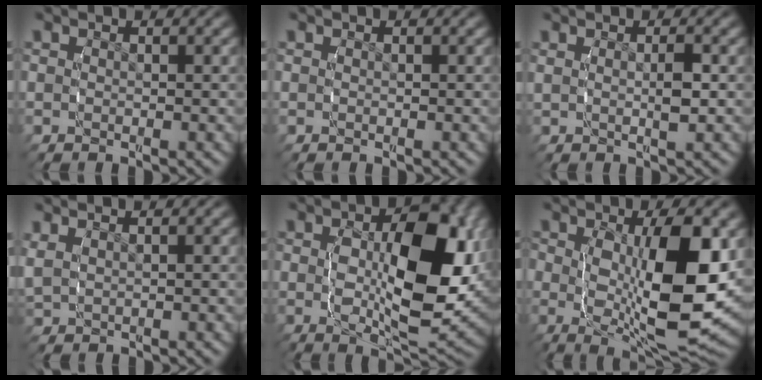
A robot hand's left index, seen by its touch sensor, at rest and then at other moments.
{"total": 0.0}
{"total": 1.6, "force": [0.4, 0.3, 1.5], "torque": [-0.019, 0.005, 0.006]}
{"total": 1.7, "force": [1.2, 0.9, 0.8], "torque": [-0.019, 0.009, 0.026]}
{"total": 10.8, "force": [0.1, 5.0, 9.6], "torque": [-0.161, -0.019, 0.012]}
{"total": 10.7, "force": [-1.4, 4.8, 9.4], "torque": [-0.178, -0.036, -0.002]}